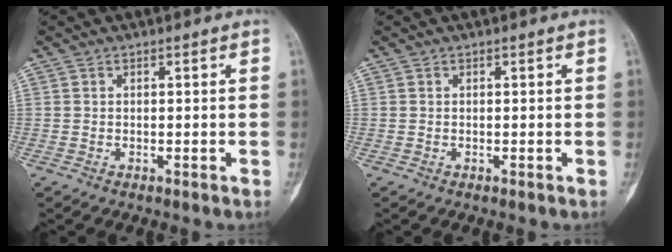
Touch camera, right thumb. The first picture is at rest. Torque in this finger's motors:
{"motor_torque": [0.12, 0.12, 0.00, 0.00, 0.00]}